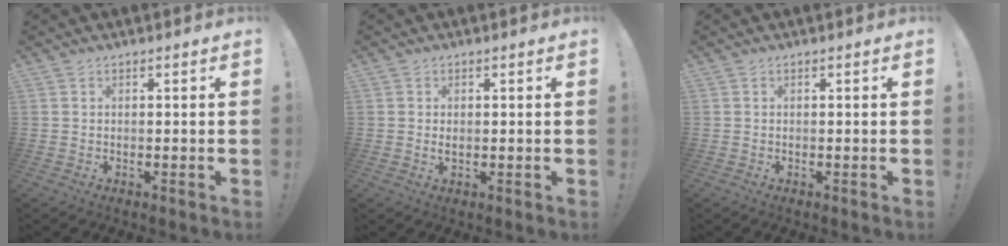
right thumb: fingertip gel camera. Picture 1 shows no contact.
{"total": 0.8, "force": [0.2, 0.4, 0.6], "torque": [-0.005, -0.001, 0.002]}
{"total": 0.0}